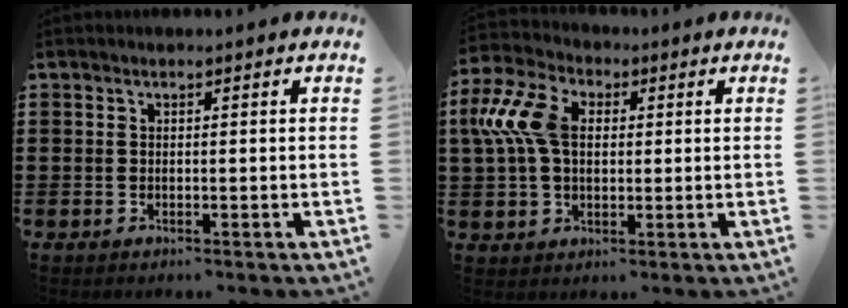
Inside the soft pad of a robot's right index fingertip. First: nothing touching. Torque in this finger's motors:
{"motor_torque": [1.78, 0.13, 0.97, 0.21]}